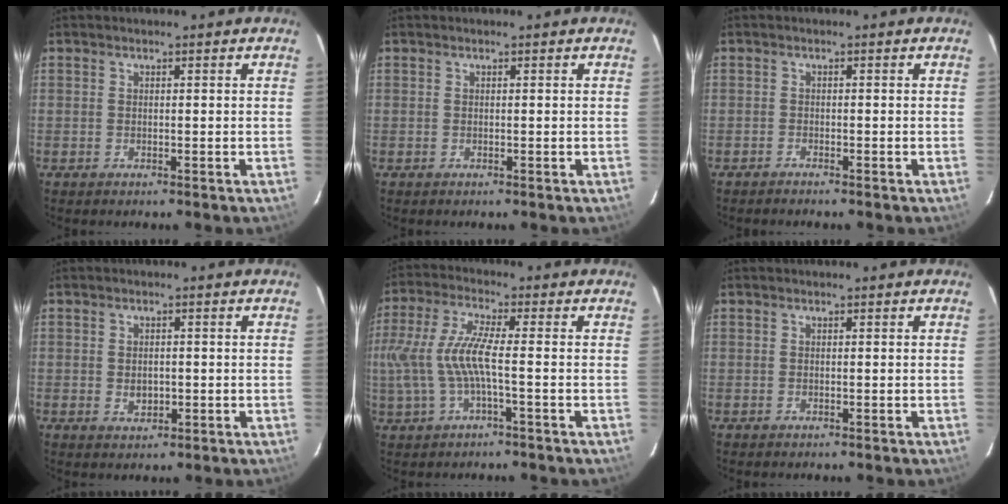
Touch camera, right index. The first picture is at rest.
{"total": 0.0}
{"total": 0.9, "force": [-0.9, 0.0, 0.0], "torque": [-0.011, -0.001, -0.017]}
{"total": 2.8, "force": [-0.3, 2.1, 1.9], "torque": [-0.031, 0.000, -0.004]}
{"total": 9.2, "force": [-1.5, 1.5, 9.0], "torque": [-0.195, -0.001, -0.019]}
{"total": 0.0}